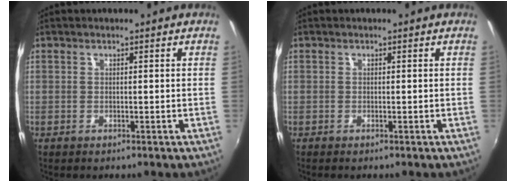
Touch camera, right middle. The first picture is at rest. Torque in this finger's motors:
{"motor_torque": [-0.85, -0.28, -0.04, -0.01]}